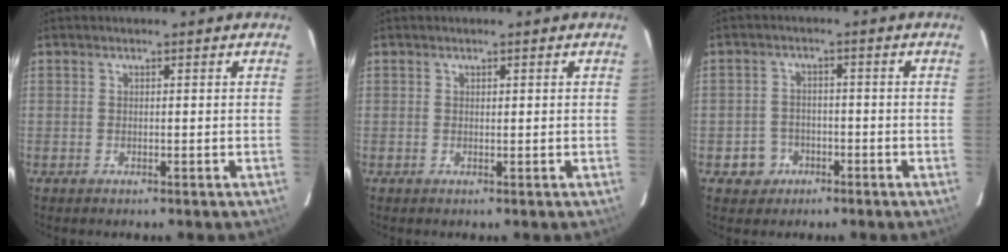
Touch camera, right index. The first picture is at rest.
{"total": 0.0}
{"total": 3.8, "force": [-1.8, 3.4, 0.4], "torque": [-0.002, 0.013, -0.025]}